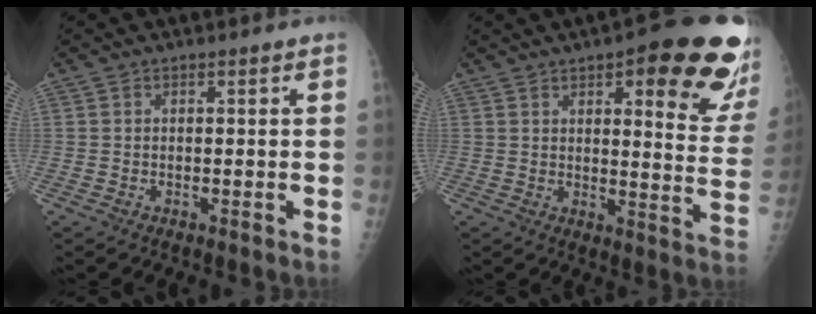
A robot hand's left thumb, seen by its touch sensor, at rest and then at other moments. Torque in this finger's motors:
{"motor_torque": [0.37, 0.61, 0.17, -0.40, 0.15]}